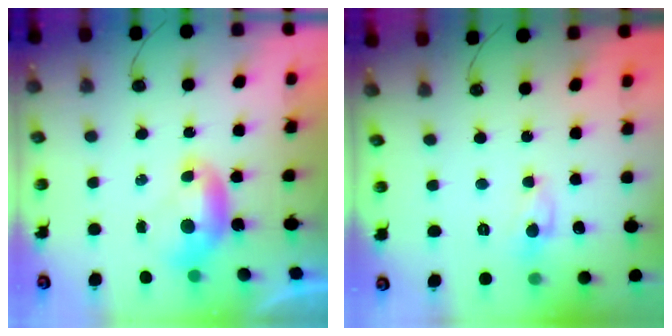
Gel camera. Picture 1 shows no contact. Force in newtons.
{"total": 1.5, "press": 1.5, "slide": 0.2}